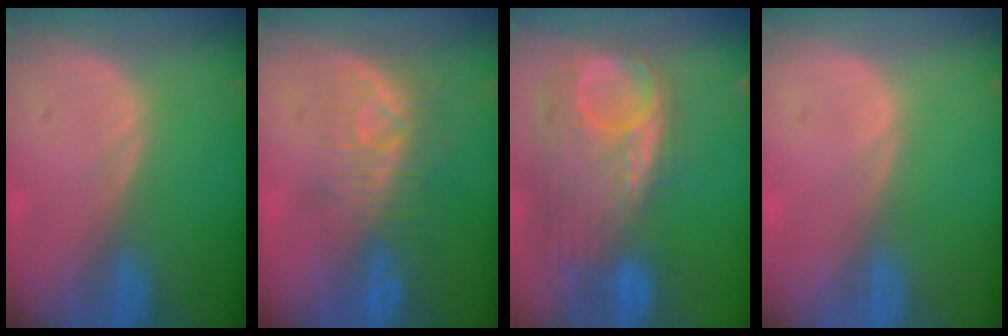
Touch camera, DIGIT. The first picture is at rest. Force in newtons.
{"total": 8.2, "press": 7.5, "slide": 3.4}
{"total": 11.9, "press": 10.4, "slide": 5.8}
{"total": 0.0}